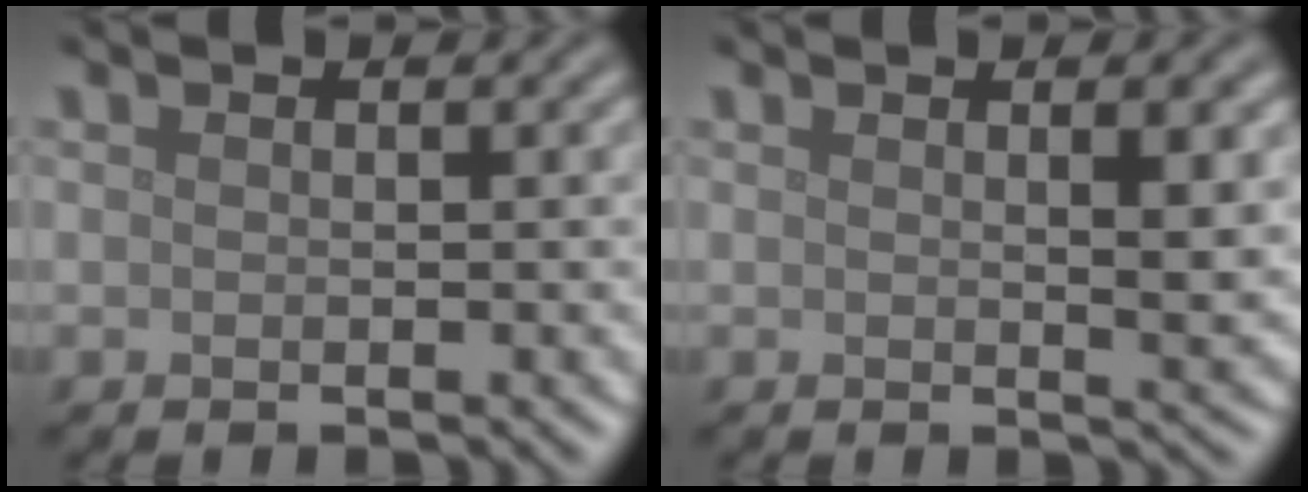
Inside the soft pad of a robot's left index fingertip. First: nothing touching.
{"total": 2.9, "force": [1.0, 0.8, 2.6], "torque": [-0.028, -0.001, 0.014]}